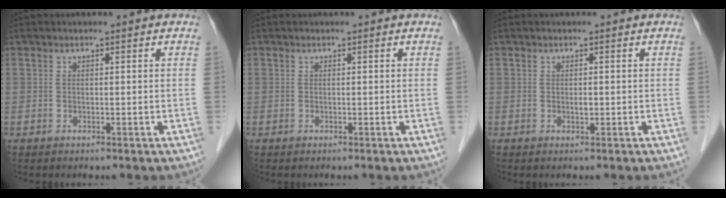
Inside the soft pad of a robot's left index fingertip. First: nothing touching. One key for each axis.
{"total": 0.0}
{"total": 0.5, "fx": -0.1, "fy": 0.3, "fz": 0.5, "tx": -0.008, "ty": 0.000, "tz": -0.003}